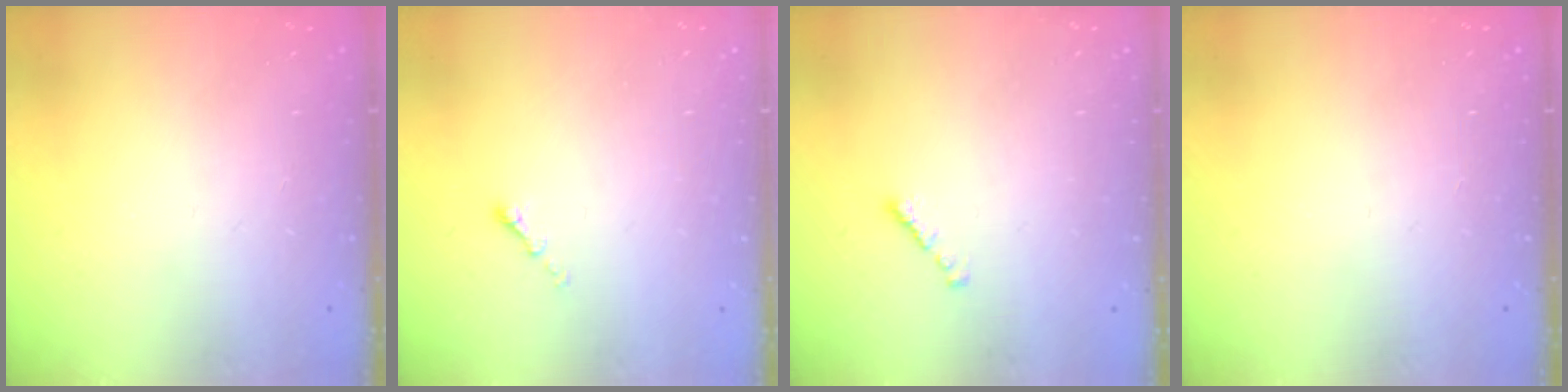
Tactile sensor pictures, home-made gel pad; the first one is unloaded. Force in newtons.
{"total": 1.1, "press": 1.0, "slide": 0.5}
{"total": 1.3, "press": 1.1, "slide": 0.6}
{"total": 0.0}